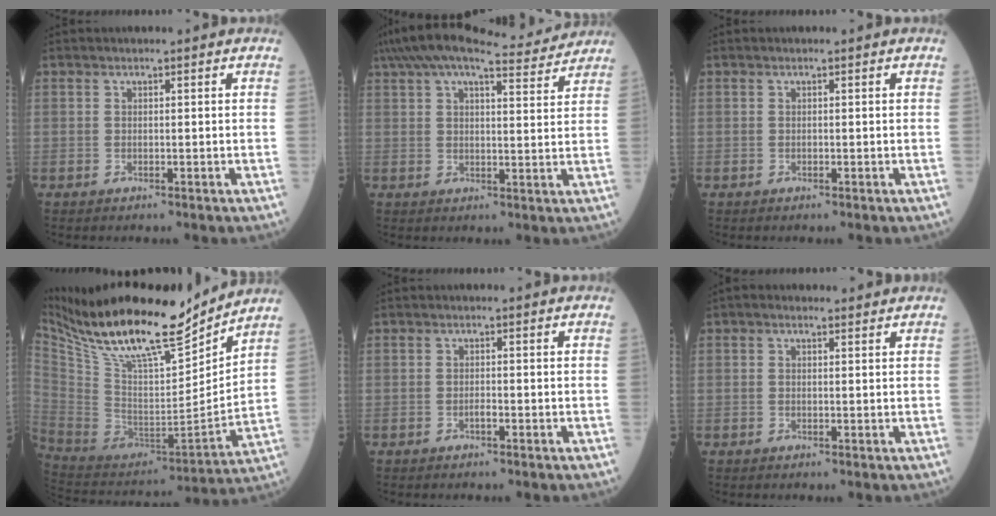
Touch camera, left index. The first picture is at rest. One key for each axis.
{"total": 14.9, "fx": 13.5, "fy": 1.7, "fz": 5.9, "tx": -0.106, "ty": 0.033, "tz": 0.193}
{"total": 0.0}
{"total": 24.9, "fx": 20.2, "fy": 4.4, "fz": 13.9, "tx": -0.256, "ty": -0.010, "tz": 0.348}
{"total": 0.7, "fx": -0.4, "fy": 0.1, "fz": 0.5, "tx": -0.009, "ty": 0.001, "tz": -0.008}
{"total": 1.7, "fx": 1.3, "fy": 0.7, "fz": 0.9, "tx": -0.021, "ty": 0.015, "tz": 0.018}